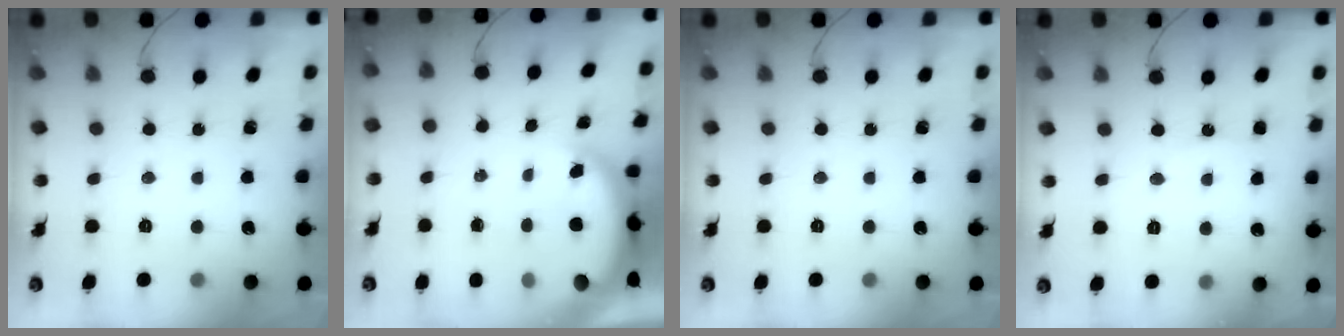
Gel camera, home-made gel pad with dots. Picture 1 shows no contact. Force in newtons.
{"total": 4.6, "press": 4.6, "slide": 0.2}
{"total": 0.0}
{"total": 5.8, "press": 5.8, "slide": 0.6}